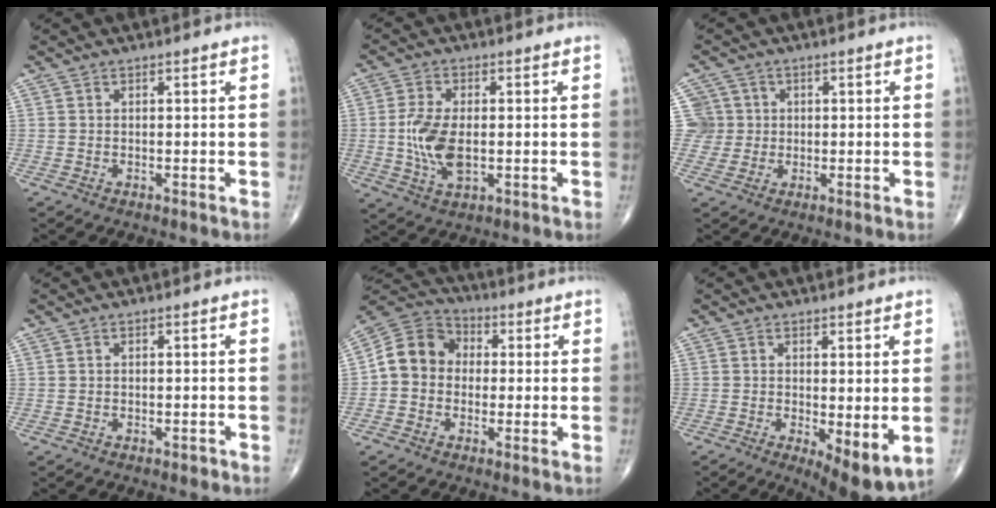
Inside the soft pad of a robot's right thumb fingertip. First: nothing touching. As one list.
[{"total": 8.9, "force": [-0.6, 4.7, 7.6], "torque": [-0.155, -0.005, -0.008]}, {"total": 5.0, "force": [0.8, 4.9, -0.2], "torque": [0.040, 0.009, 0.010]}, {"total": 0.9, "force": [-0.6, 0.6, 0.4], "torque": [-0.003, 0.001, -0.010]}, {"total": 10.4, "force": [0.0, 8.9, 5.3], "torque": [-0.078, 0.033, -0.016]}, {"total": 8.3, "force": [-1.6, 2.9, 7.6], "torque": [-0.113, -0.025, -0.021]}]